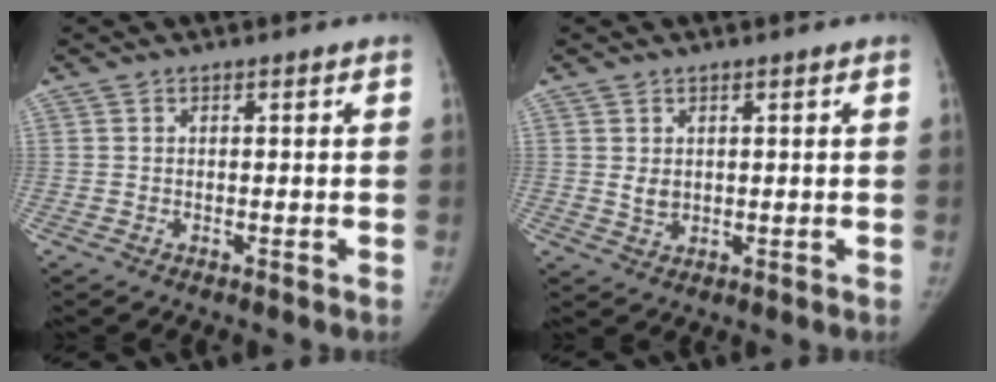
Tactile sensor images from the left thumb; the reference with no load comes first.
{"total": 2.4, "force": [0.6, 1.8, 1.4], "torque": [-0.019, -0.009, 0.018]}